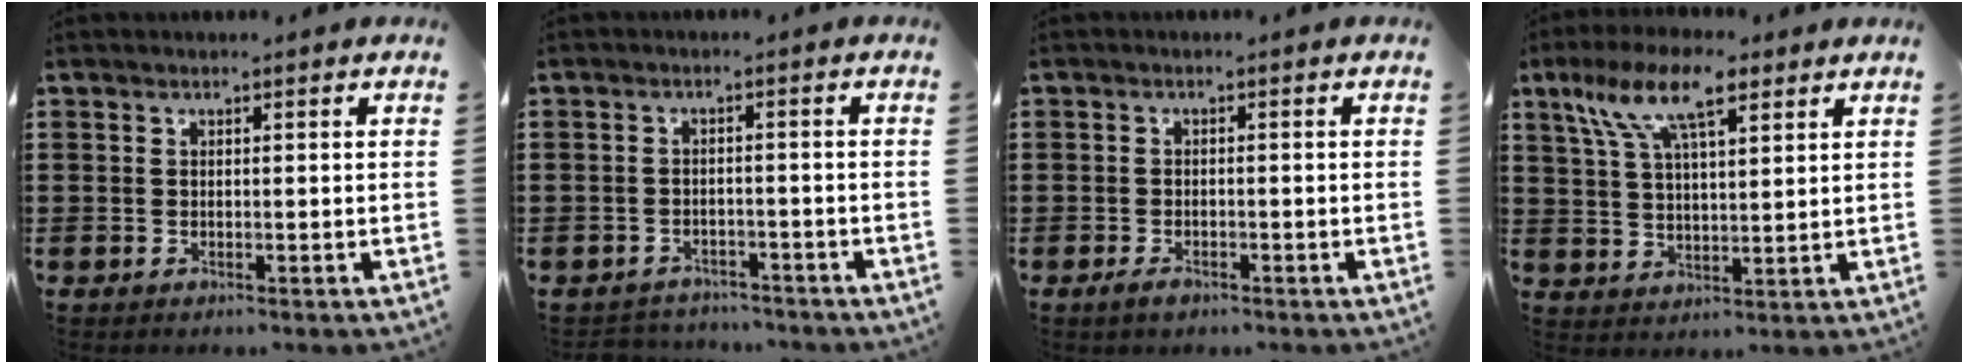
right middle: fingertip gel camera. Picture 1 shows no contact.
{"total": 2.4, "force": [-2.4, 0.5, -0.3], "torque": [-0.004, -0.003, -0.053]}
{"total": 1.4, "force": [-1.0, 0.6, 0.8], "torque": [-0.017, -0.002, -0.019]}
{"total": 10.1, "force": [6.4, 3.5, 7.1], "torque": [-0.147, 0.001, 0.111]}